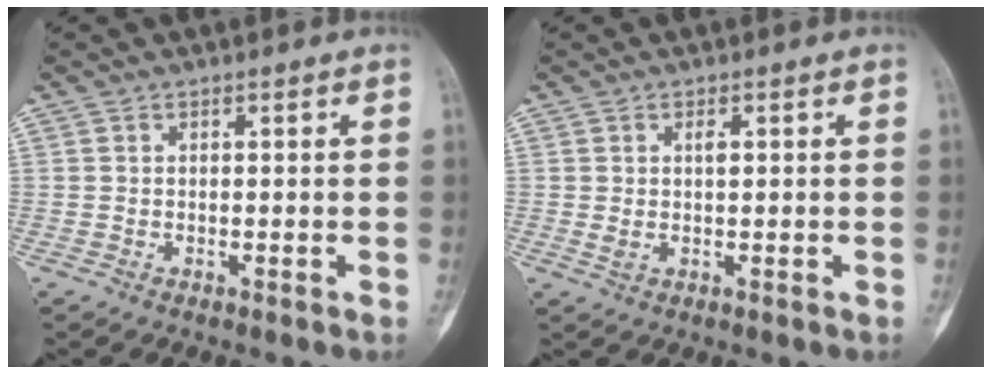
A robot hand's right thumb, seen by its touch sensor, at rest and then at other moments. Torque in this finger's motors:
{"motor_torque": [0.33, 0.24, 0.44, 0.25, 0.05]}